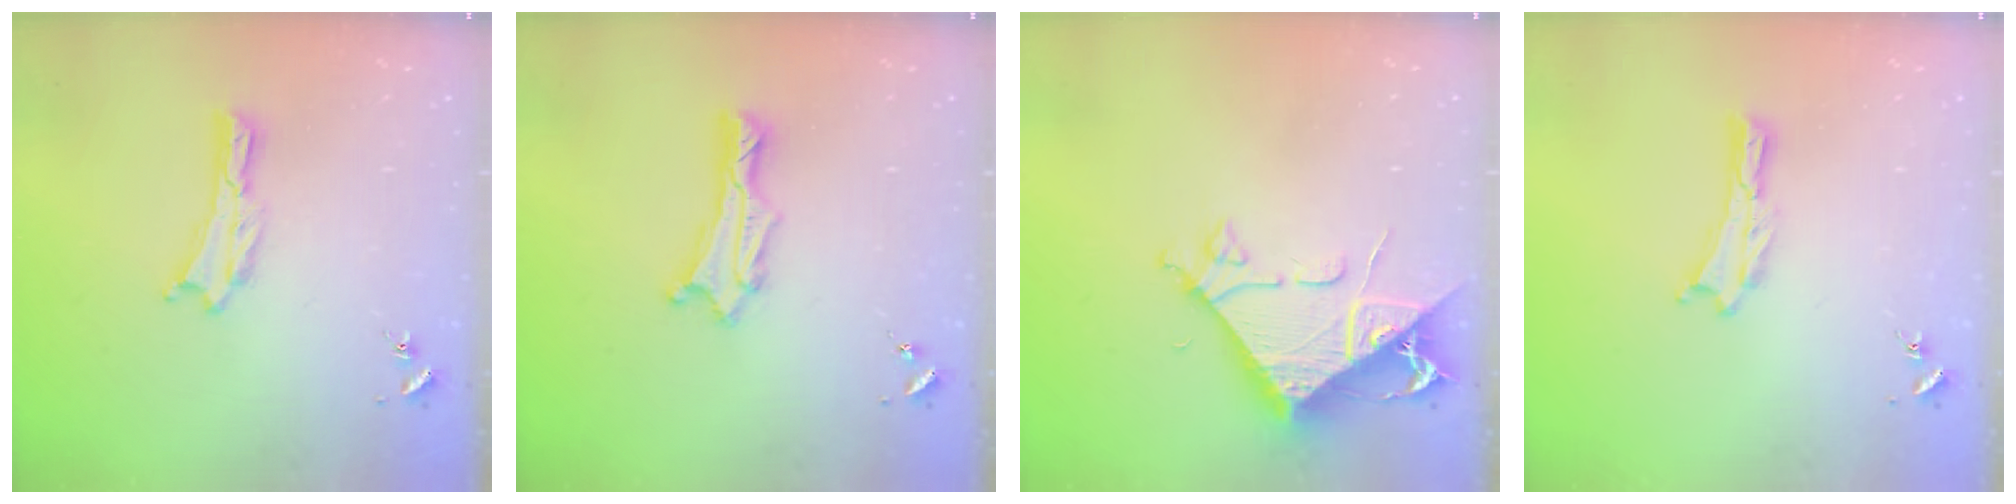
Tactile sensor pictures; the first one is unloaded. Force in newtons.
{"total": 1.3, "press": 1.3, "slide": 0.1}
{"total": 8.7, "press": 8.6, "slide": 1.1}
{"total": 0.0}